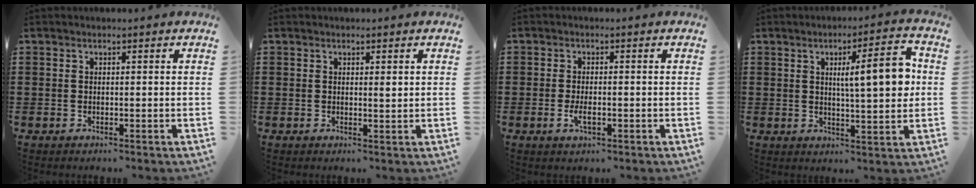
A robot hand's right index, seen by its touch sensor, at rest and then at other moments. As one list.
[{"total": 1.0, "force": [0.4, 0.2, 0.9], "torque": [-0.018, 0.003, 0.006]}, {"total": 2.5, "force": [-0.7, 0.9, 2.2], "torque": [-0.049, -0.005, -0.014]}, {"total": 9.2, "force": [1.8, 1.9, 8.8], "torque": [-0.134, -0.008, 0.021]}]